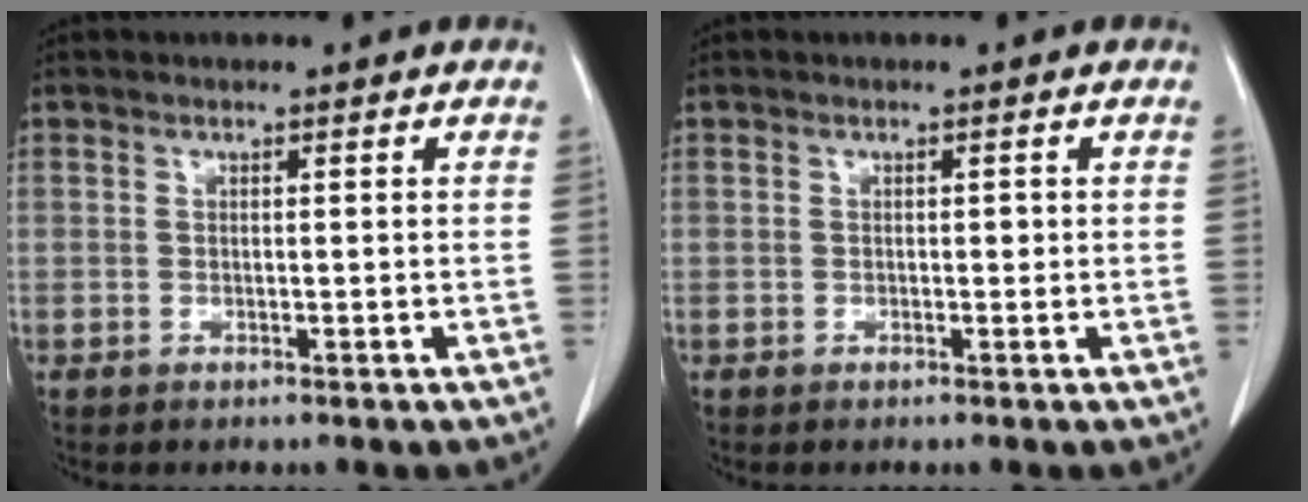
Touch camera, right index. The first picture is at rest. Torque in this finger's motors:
{"motor_torque": [0.07, 0.01, 0.01, 0.01]}